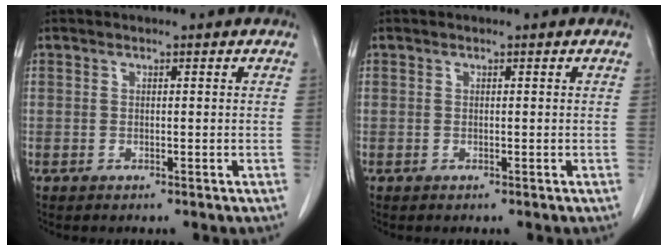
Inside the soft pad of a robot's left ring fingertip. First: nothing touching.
{"total": 0.0}